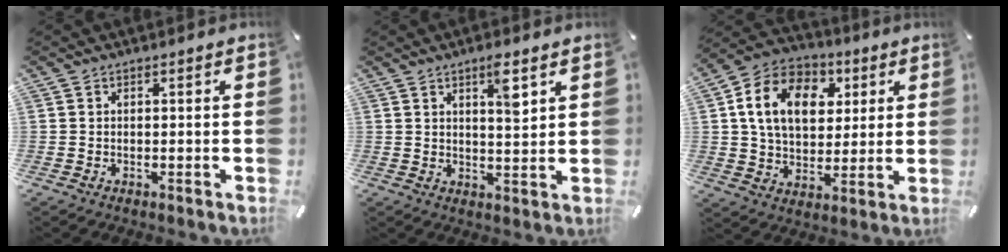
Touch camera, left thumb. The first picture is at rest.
{"total": 5.6, "force": [3.3, 1.2, 4.4], "torque": [-0.064, -0.019, 0.049]}
{"total": 15.1, "force": [4.3, 11.2, 9.2], "torque": [-0.170, 0.005, 0.078]}